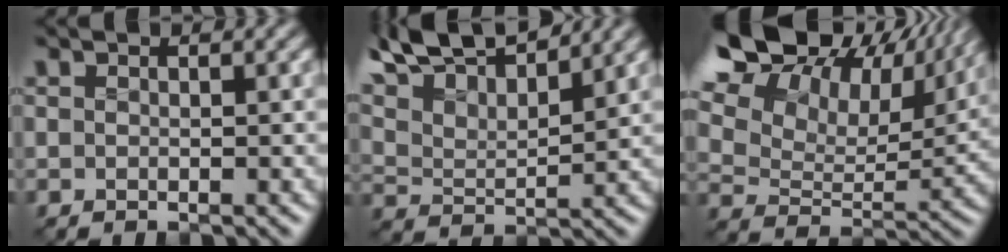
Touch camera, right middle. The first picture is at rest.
{"total": 10.0, "force": [8.5, 2.2, 4.7], "torque": [-0.103, 0.020, 0.142]}
{"total": 20.0, "force": [11.9, 11.7, 11.0], "torque": [-0.235, 0.073, 0.195]}